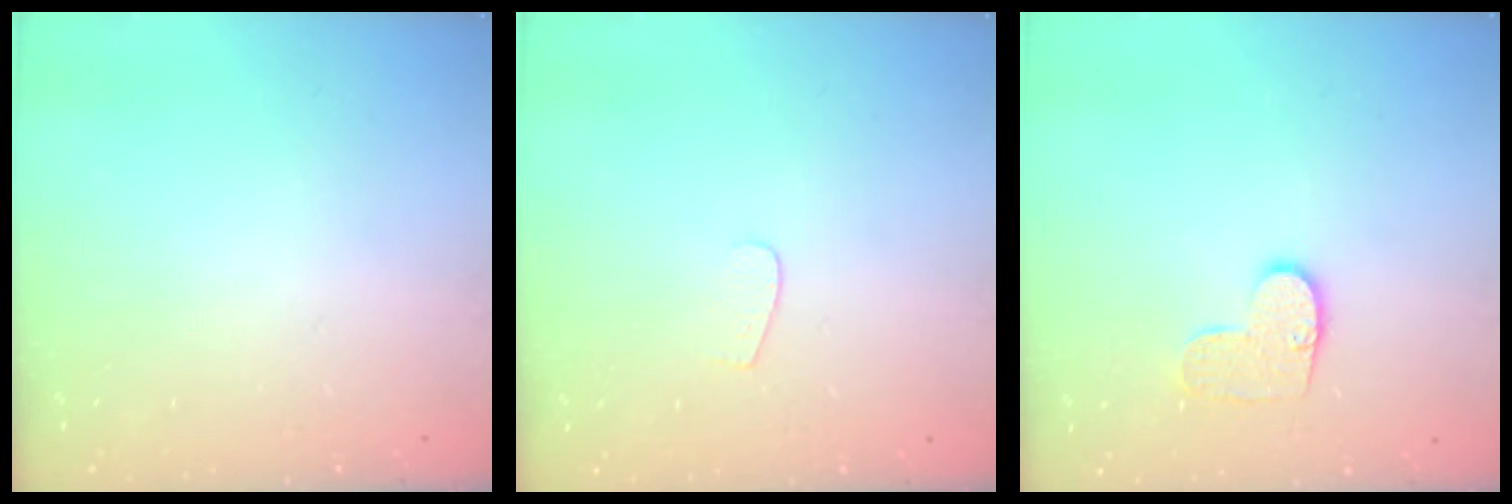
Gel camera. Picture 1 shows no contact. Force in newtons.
{"total": 3.4, "press": 3.4, "slide": 0.3}
{"total": 8.4, "press": 8.4, "slide": 0.3}